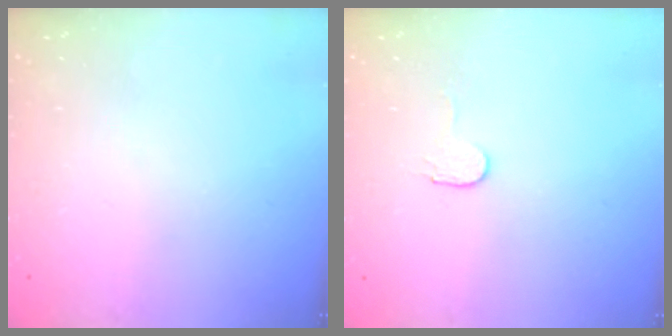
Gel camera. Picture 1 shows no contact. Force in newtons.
{"total": 2.9, "press": 2.9, "slide": 0.3}